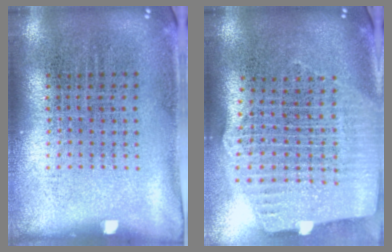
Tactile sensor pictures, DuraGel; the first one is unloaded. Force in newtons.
{"total": 2.5, "press": 2.2, "slide": 1.3}